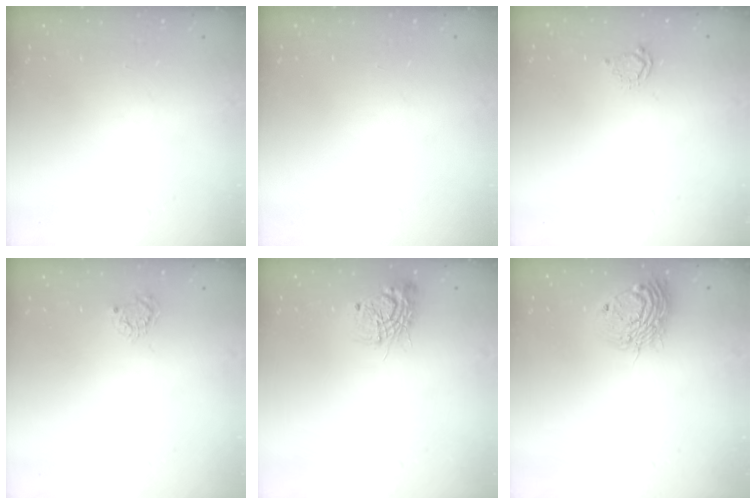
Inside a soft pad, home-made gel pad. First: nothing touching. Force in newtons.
{"total": 0.0}
{"total": 3.8, "press": 3.8, "slide": 0.5}
{"total": 3.7, "press": 3.7, "slide": 0.3}
{"total": 12.0, "press": 12.0, "slide": 0.8}
{"total": 13.2, "press": 13.2, "slide": 1.1}